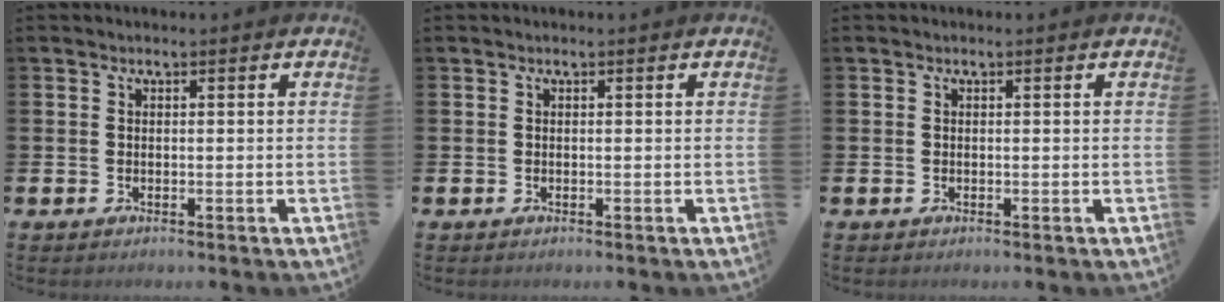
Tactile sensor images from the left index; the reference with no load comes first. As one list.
[{"total": 0.0}, {"total": 0.0}]